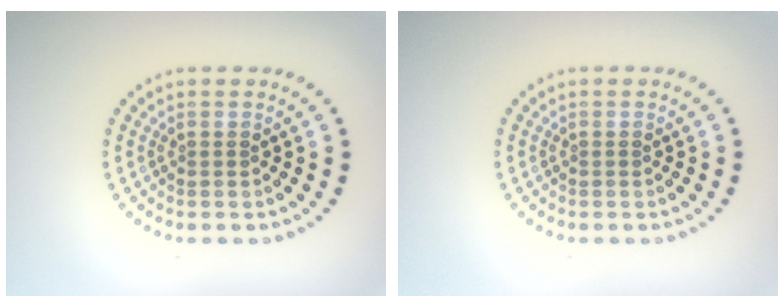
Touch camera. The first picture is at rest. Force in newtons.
{"total": 0.0}